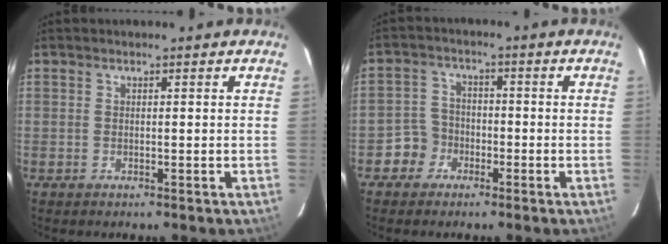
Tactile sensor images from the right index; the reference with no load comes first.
{"total": 4.7, "force": [-2.5, 4.0, 0.0], "torque": [-0.003, 0.023, -0.048]}